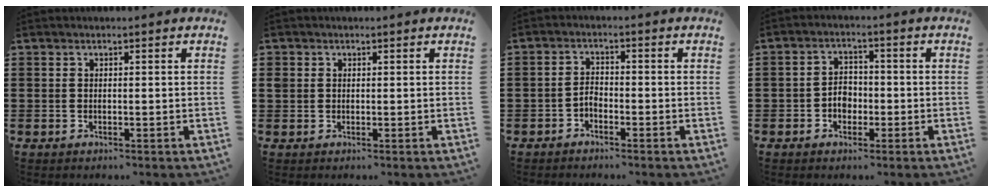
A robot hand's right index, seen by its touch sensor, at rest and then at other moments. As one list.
[{"total": 1.1, "force": [0.4, 1.0, 0.3], "torque": [-0.008, 0.005, 0.008]}, {"total": 2.0, "force": [-1.4, 1.0, 0.8], "torque": [-0.020, 0.004, -0.031]}, {"total": 3.3, "force": [-1.1, 2.6, 1.6], "torque": [-0.037, 0.005, -0.024]}]